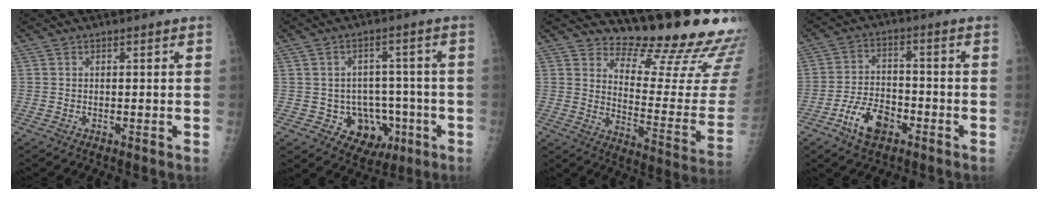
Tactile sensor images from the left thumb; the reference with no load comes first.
{"total": 9.9, "force": [-3.0, 8.4, 4.4], "torque": [-0.021, 0.024, -0.026]}
{"total": 18.8, "force": [17.4, 2.8, 6.6], "torque": [-0.051, -0.186, 0.223]}
{"total": 8.5, "force": [-4.5, 4.9, 5.3], "torque": [-0.086, 0.023, -0.081]}